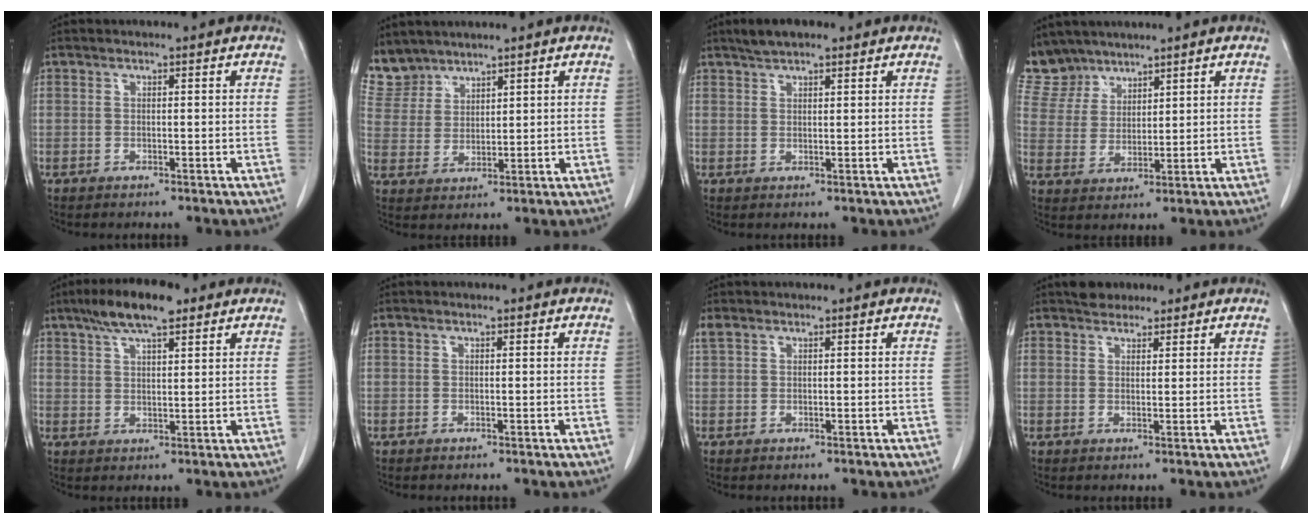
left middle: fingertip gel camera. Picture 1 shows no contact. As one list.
[{"total": 6.1, "force": [5.6, 2.2, -0.3], "torque": [0.001, 0.005, 0.127]}, {"total": 4.1, "force": [3.1, 1.1, 2.4], "torque": [-0.050, 0.014, 0.055]}, {"total": 7.1, "force": [6.4, 3.2, 0.0], "torque": [-0.002, 0.006, 0.139]}, {"total": 8.4, "force": [5.8, 2.0, 5.8], "torque": [-0.109, 0.015, 0.098]}, {"total": 0.0}, {"total": 1.1, "force": [0.9, 0.6, 0.5], "torque": [-0.018, 0.015, 0.022]}, {"total": 3.0, "force": [2.5, 1.5, 0.7], "torque": [-0.015, 0.014, 0.040]}]